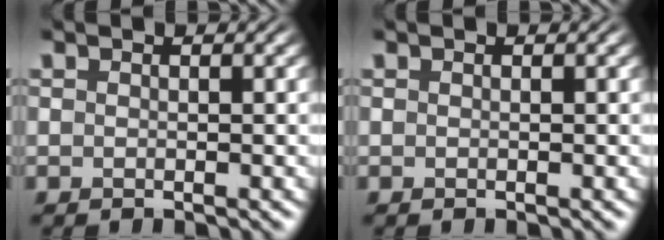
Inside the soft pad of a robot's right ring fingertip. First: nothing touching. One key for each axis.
{"total": 0.0}